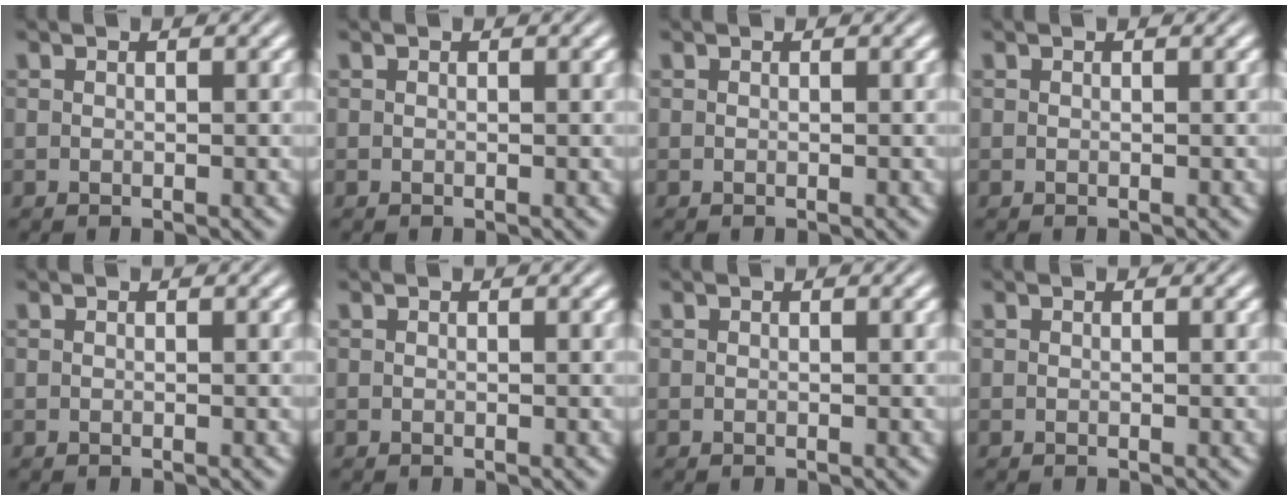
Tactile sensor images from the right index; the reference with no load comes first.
{"total": 0.0}
{"total": 0.0}
{"total": 0.0}
{"total": 0.0}
{"total": 0.0}
{"total": 0.0}
{"total": 0.0}